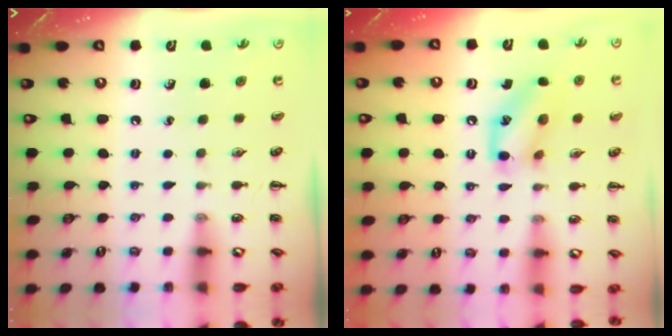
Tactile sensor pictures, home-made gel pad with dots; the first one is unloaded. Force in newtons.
{"total": 13.0, "press": 12.8, "slide": 2.2}